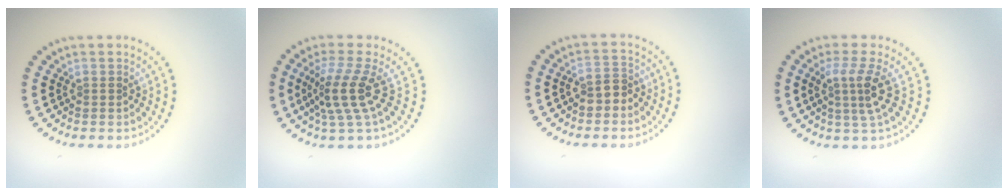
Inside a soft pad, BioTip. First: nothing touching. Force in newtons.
{"total": 3.8, "press": 2.7, "slide": 2.7}
{"total": 2.1, "press": 2.0, "slide": 0.8}
{"total": 3.1, "press": 2.2, "slide": 2.2}